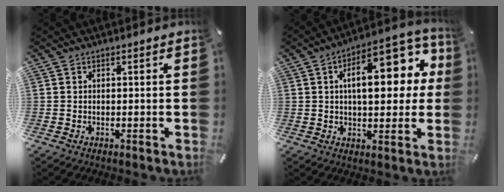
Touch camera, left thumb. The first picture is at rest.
{"total": 17.8, "force": [4.6, 8.7, 14.8], "torque": [-0.207, -0.013, 0.072]}